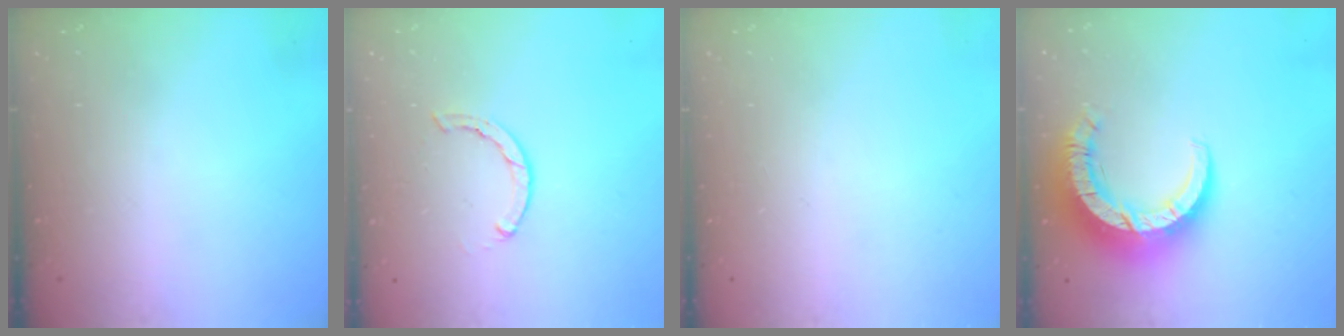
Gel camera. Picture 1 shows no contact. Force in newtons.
{"total": 1.5, "press": 1.5, "slide": 0.2}
{"total": 0.0}
{"total": 11.6, "press": 11.5, "slide": 1.3}